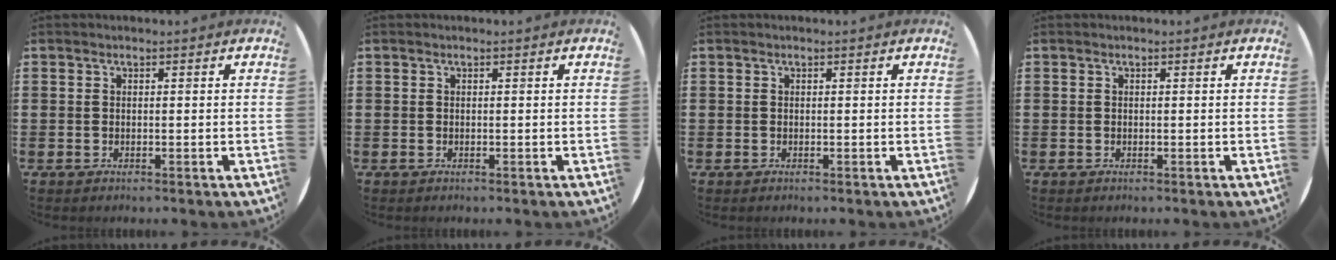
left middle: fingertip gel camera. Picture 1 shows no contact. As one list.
[{"total": 0.0}, {"total": 0.0}, {"total": 0.0}]